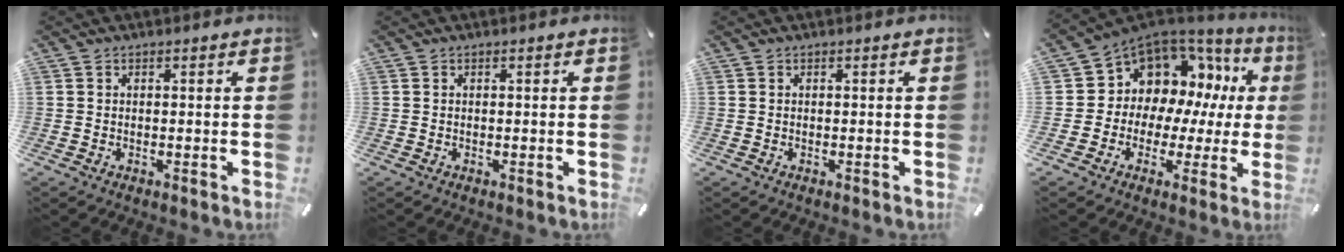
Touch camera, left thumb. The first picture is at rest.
{"total": 0.0}
{"total": 0.0}
{"total": 9.1, "force": [3.4, 8.1, 2.5], "torque": [-0.052, -0.050, 0.068]}